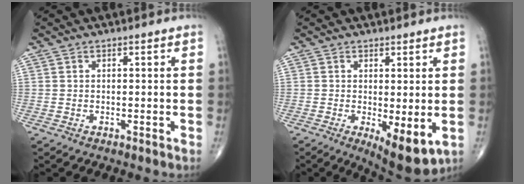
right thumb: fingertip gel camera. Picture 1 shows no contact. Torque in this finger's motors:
{"motor_torque": [-0.17, 0.46, 0.08, -0.08, 0.02]}